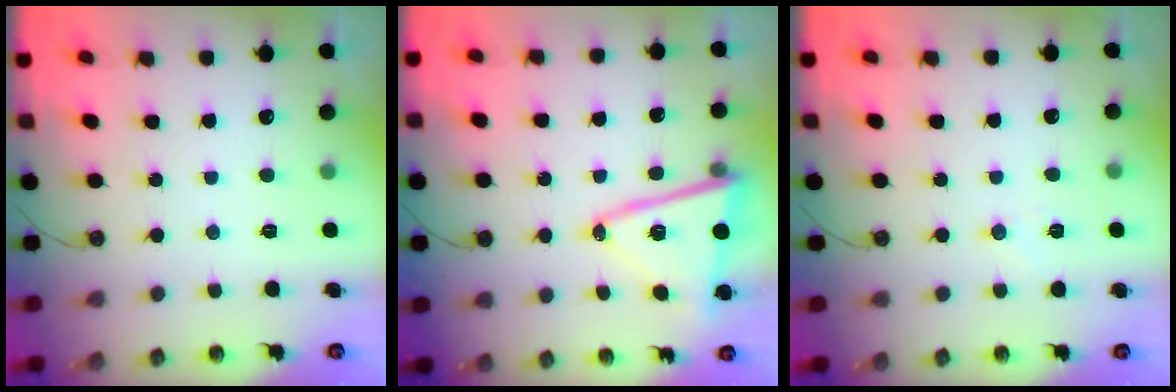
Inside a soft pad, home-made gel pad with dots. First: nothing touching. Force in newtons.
{"total": 14.0, "press": 13.9, "slide": 1.3}
{"total": 4.5, "press": 4.3, "slide": 1.5}